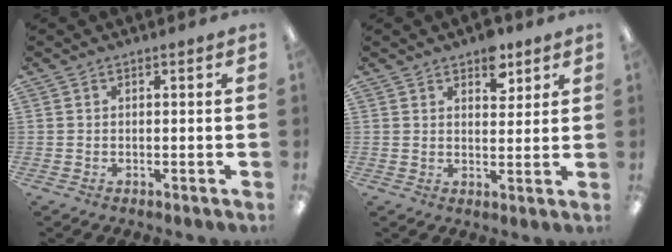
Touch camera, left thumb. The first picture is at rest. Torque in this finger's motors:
{"motor_torque": [0.64, 0.38, 0.78, -0.18, 0.02]}